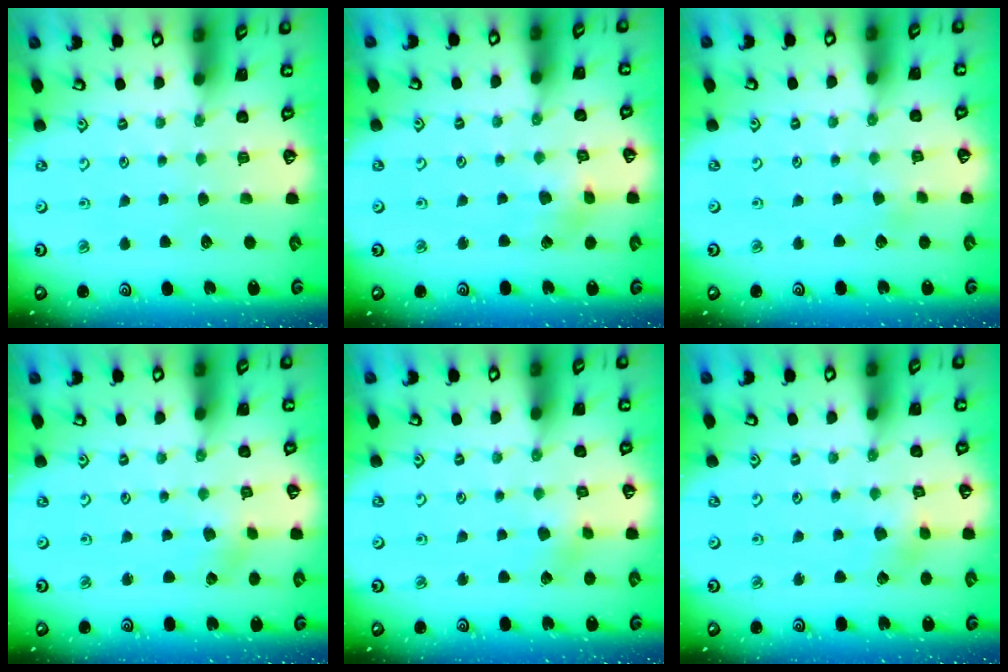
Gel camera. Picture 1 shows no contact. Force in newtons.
{"total": 3.4, "press": 3.4, "slide": 0.4}
{"total": 1.7, "press": 1.7, "slide": 0.1}
{"total": 0.6, "press": 0.6, "slide": 0.1}
{"total": 2.6, "press": 2.5, "slide": 0.8}
{"total": 3.2, "press": 3.2, "slide": 0.2}